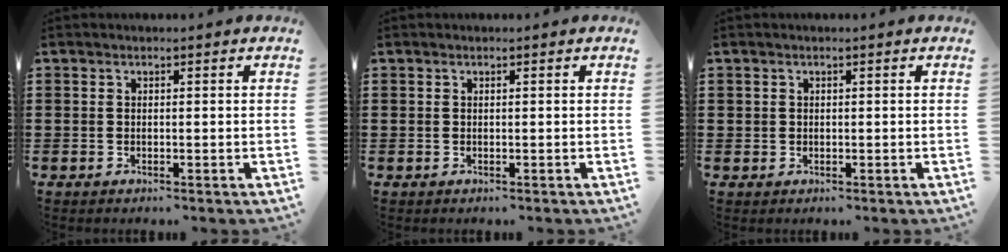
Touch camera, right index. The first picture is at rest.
{"total": 0.0}
{"total": 0.6, "force": [0.3, 0.5, 0.1], "torque": [-0.005, 0.000, 0.007]}